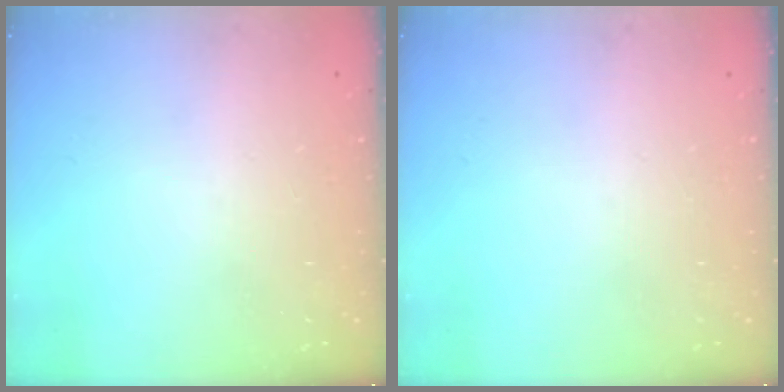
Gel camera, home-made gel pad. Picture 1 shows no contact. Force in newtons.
{"total": 0.0}